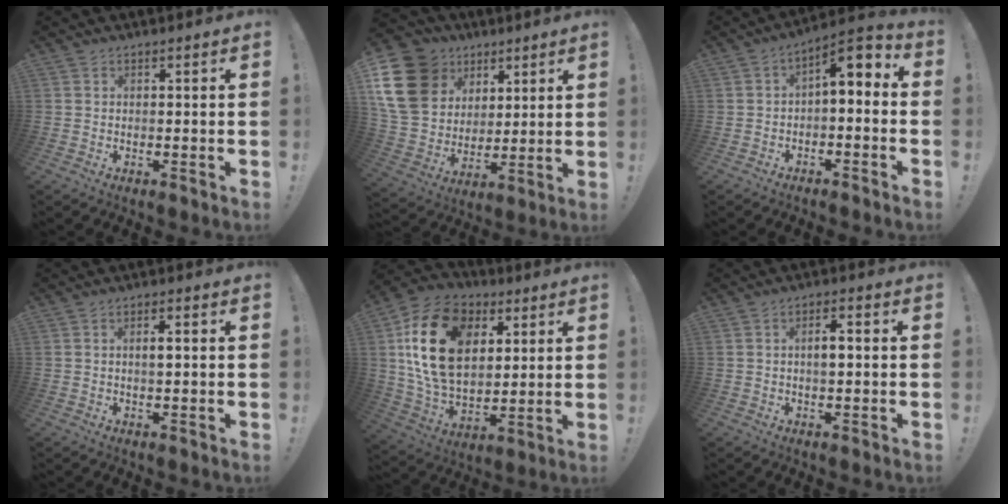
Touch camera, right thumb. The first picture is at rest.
{"total": 19.7, "force": [7.8, 15.5, 9.2], "torque": [-0.164, -0.036, 0.167]}
{"total": 6.0, "force": [0.6, 2.5, 5.5], "torque": [-0.068, -0.011, 0.008]}
{"total": 2.2, "force": [0.1, 0.5, 2.1], "torque": [-0.028, -0.002, -0.002]}
{"total": 23.6, "force": [7.3, 16.5, 15.3], "torque": [-0.285, -0.024, 0.131]}
{"total": 3.6, "force": [-0.1, 1.3, 3.3], "torque": [-0.049, 0.005, -0.007]}